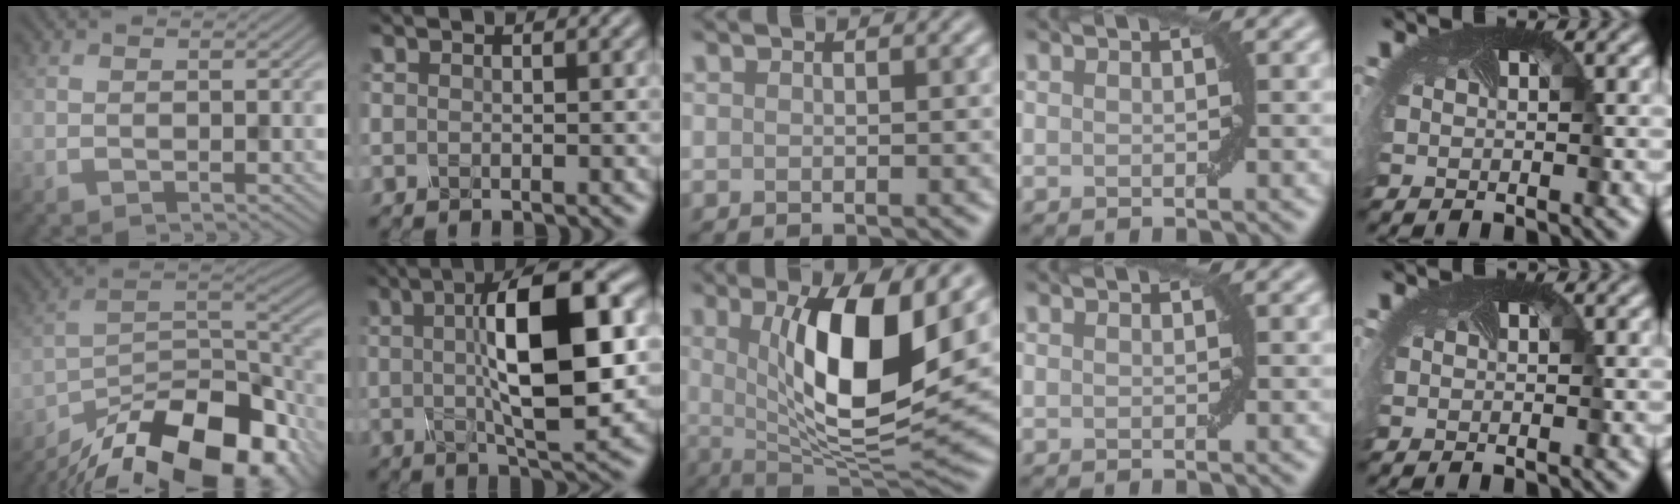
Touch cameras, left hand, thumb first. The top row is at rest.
{"thumb": {"total": 18.4, "force": [-13.9, 6.8, 10.0], "torque": [-0.200, -0.029, -0.216]}, "index": {"total": 11.5, "force": [1.3, 3.5, 10.9], "torque": [-0.167, 0.009, 0.019]}, "middle": {"total": 11.3, "force": [2.2, 3.5, 10.5], "torque": [-0.162, -0.013, 0.043]}}